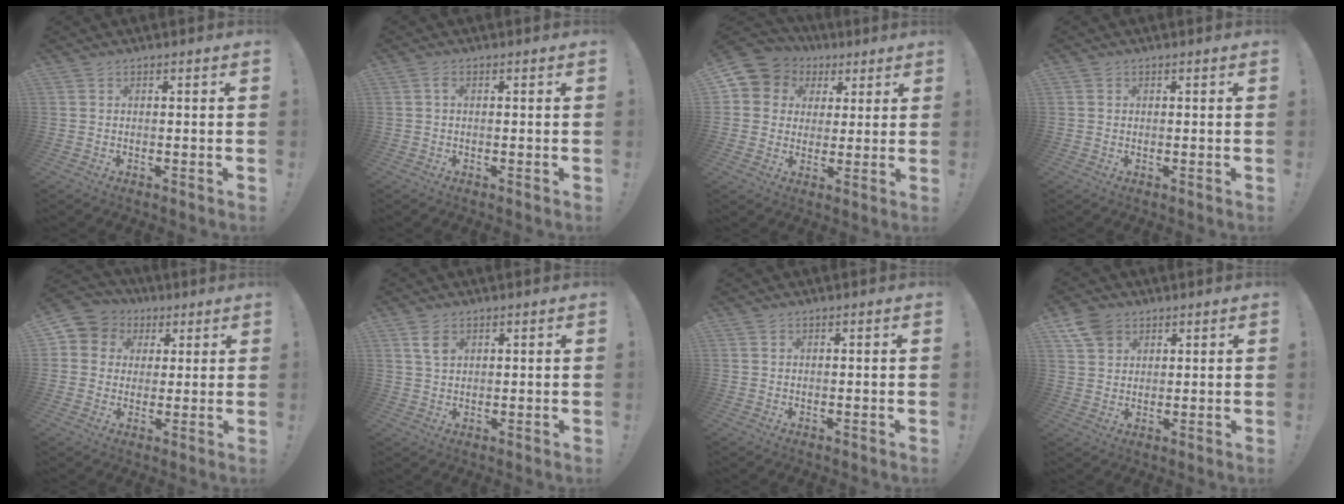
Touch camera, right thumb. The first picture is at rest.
{"total": 0.6, "force": [-0.2, 0.3, 0.4], "torque": [-0.014, 0.006, -0.004]}
{"total": 8.1, "force": [2.7, 7.4, 2.0], "torque": [-0.033, -0.013, 0.057]}
{"total": 0.5, "force": [0.0, 0.5, -0.1], "torque": [-0.002, 0.004, 0.001]}
{"total": 7.3, "force": [2.0, 6.8, 1.7], "torque": [-0.024, -0.008, 0.042]}
{"total": 3.9, "force": [2.0, 2.5, 2.2], "torque": [-0.029, -0.007, 0.036]}
{"total": 0.6, "force": [0.1, 0.3, -0.5], "torque": [0.013, 0.000, 0.002]}
{"total": 7.2, "force": [4.4, 5.1, 2.5], "torque": [-0.044, -0.019, 0.086]}